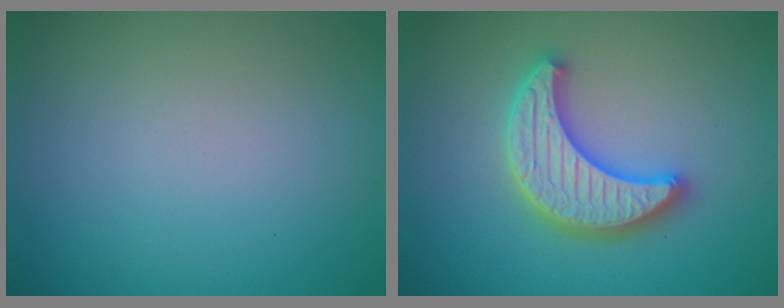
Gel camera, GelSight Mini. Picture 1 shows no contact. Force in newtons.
{"total": 4.8, "press": 4.7, "slide": 1.1}